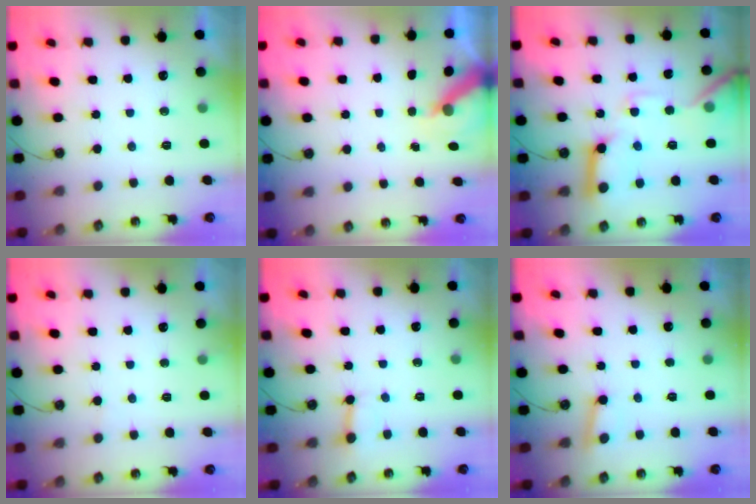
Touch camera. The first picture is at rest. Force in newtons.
{"total": 5.4, "press": 5.4, "slide": 0.6}
{"total": 17.2, "press": 17.1, "slide": 2.1}
{"total": 2.5, "press": 2.5, "slide": 0.3}
{"total": 3.0, "press": 2.9, "slide": 0.5}
{"total": 3.4, "press": 3.4, "slide": 0.3}